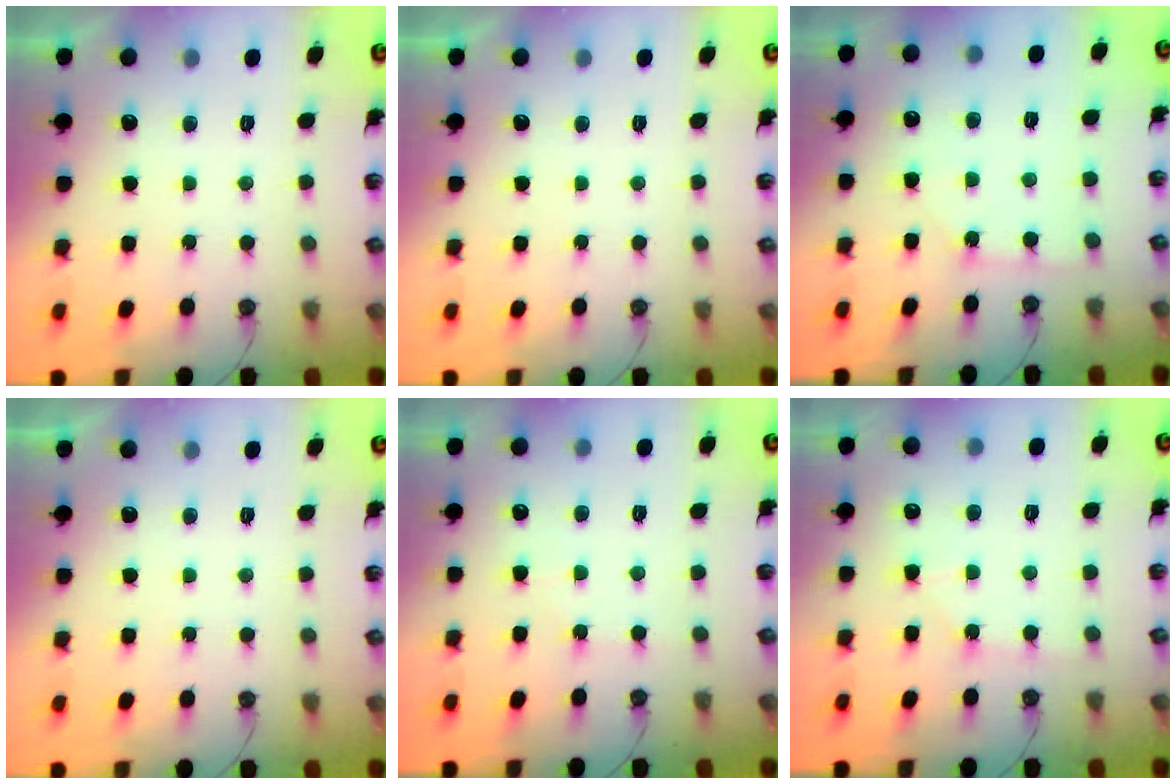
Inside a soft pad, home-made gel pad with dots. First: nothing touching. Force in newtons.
{"total": 0.0}
{"total": 5.0, "press": 5.0, "slide": 0.5}
{"total": 0.0}
{"total": 3.0, "press": 2.9, "slide": 0.5}
{"total": 4.4, "press": 4.4, "slide": 0.6}